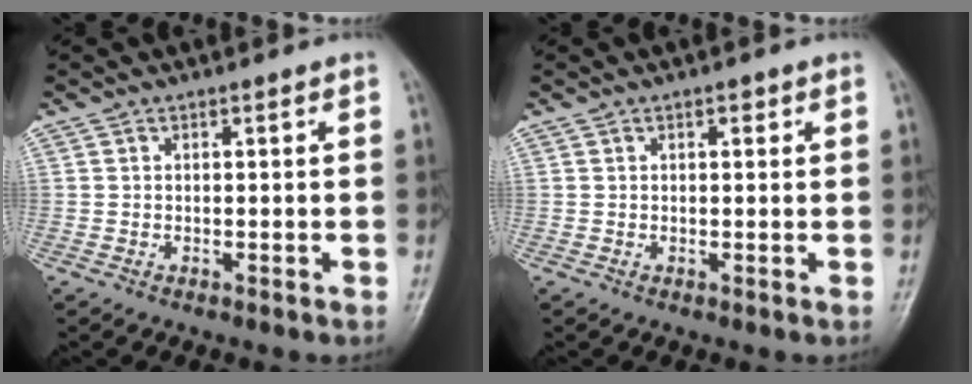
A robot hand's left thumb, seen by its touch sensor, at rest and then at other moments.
{"total": 1.4, "force": [0.7, 0.7, 1.0], "torque": [-0.010, 0.001, 0.007]}